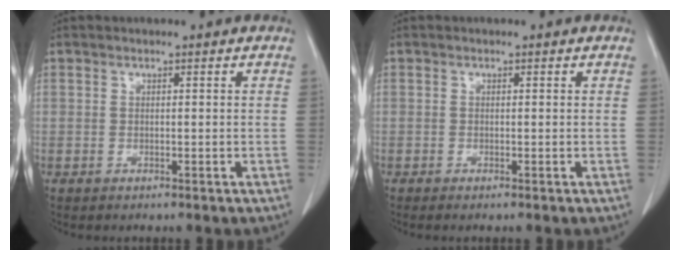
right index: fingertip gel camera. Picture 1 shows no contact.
{"total": 0.5, "force": [-0.3, 0.0, 0.5], "torque": [-0.012, 0.000, -0.005]}